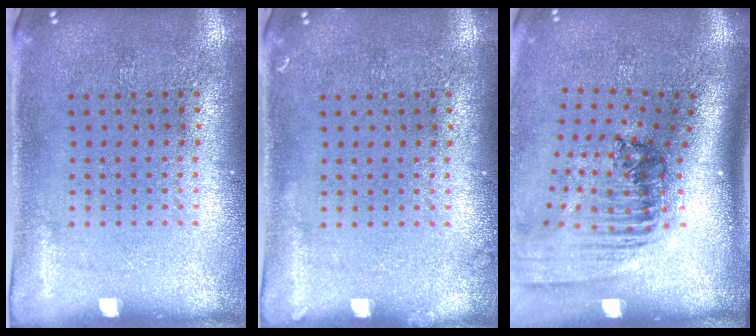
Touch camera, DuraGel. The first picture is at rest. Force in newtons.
{"total": 0.5, "press": 0.5, "slide": 0.1}
{"total": 2.2, "press": 1.6, "slide": 1.6}